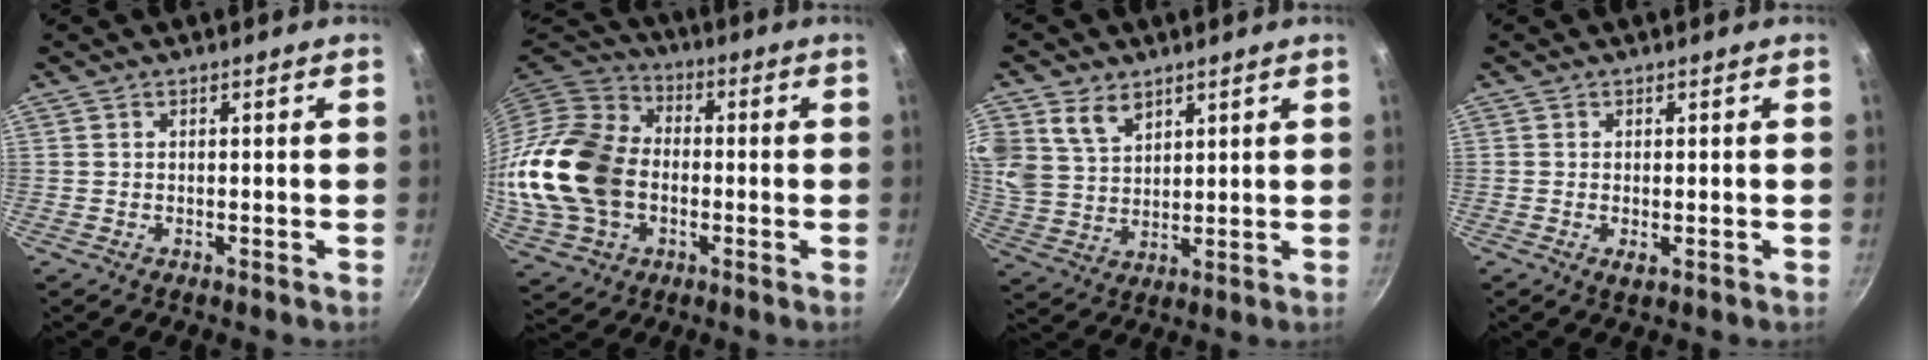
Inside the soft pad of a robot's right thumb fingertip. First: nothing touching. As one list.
[{"total": 21.4, "force": [-2.0, 15.8, 14.2], "torque": [-0.272, 0.034, -0.034]}, {"total": 9.3, "force": [5.0, 6.6, 4.4], "torque": [-0.072, -0.022, 0.106]}, {"total": 1.6, "force": [-0.3, 0.6, 1.5], "torque": [-0.028, -0.005, -0.003]}]